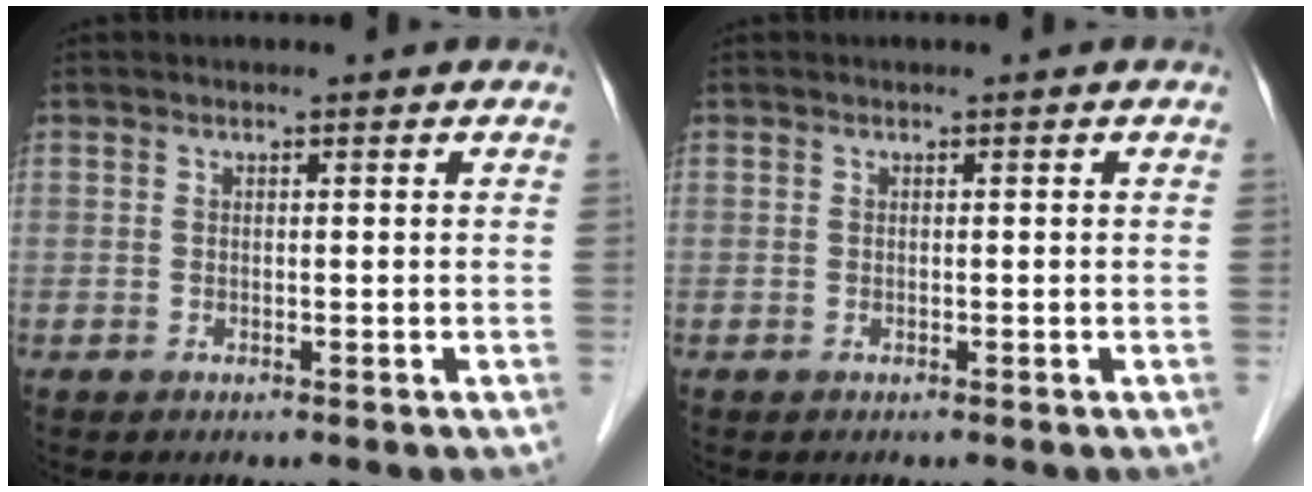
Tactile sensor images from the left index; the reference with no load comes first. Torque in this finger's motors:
{"motor_torque": [-0.01, 0.05, -0.02, 0.00]}